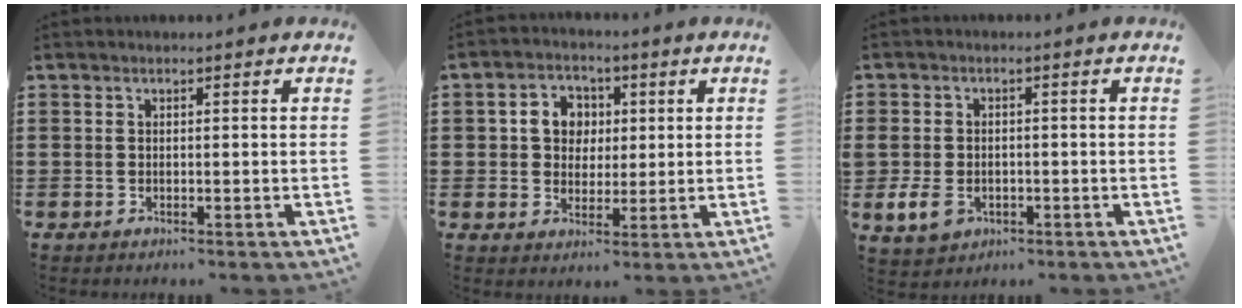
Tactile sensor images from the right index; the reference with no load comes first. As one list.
[{"total": 5.7, "force": [0.9, 5.0, 2.5], "torque": [-0.061, 0.015, 0.011]}, {"total": 4.6, "force": [-1.4, 3.3, 2.8], "torque": [-0.082, -0.002, -0.033]}]